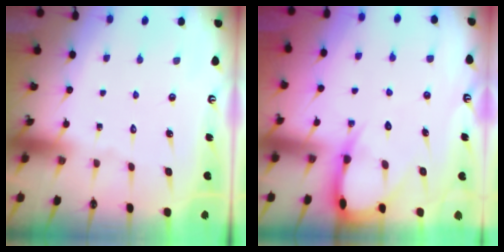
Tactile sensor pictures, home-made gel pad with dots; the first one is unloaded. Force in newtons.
{"total": 7.1, "press": 7.1, "slide": 0.8}